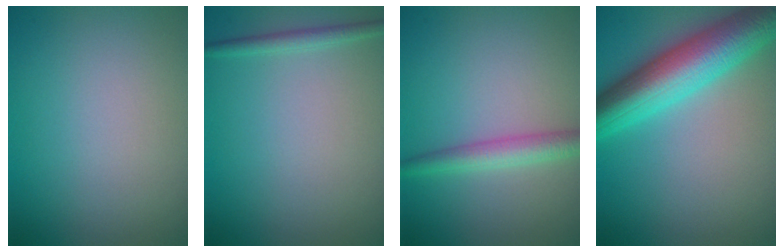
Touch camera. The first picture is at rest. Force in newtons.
{"total": 1.3, "press": 1.3, "slide": 0.1}
{"total": 2.7, "press": 2.7, "slide": 0.1}
{"total": 8.8, "press": 8.8, "slide": 0.0}